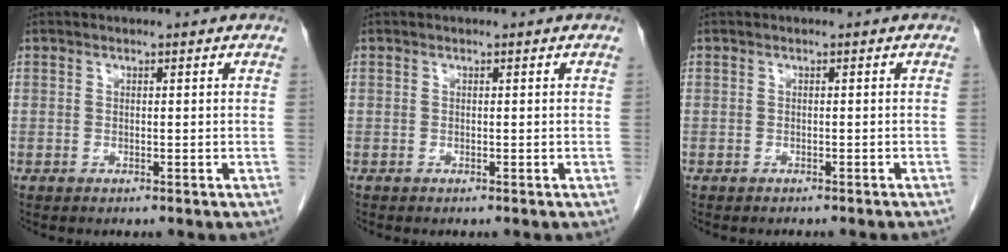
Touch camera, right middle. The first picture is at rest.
{"total": 0.0}
{"total": 2.2, "force": [-2.0, 0.3, 0.9], "torque": [-0.019, -0.002, -0.022]}